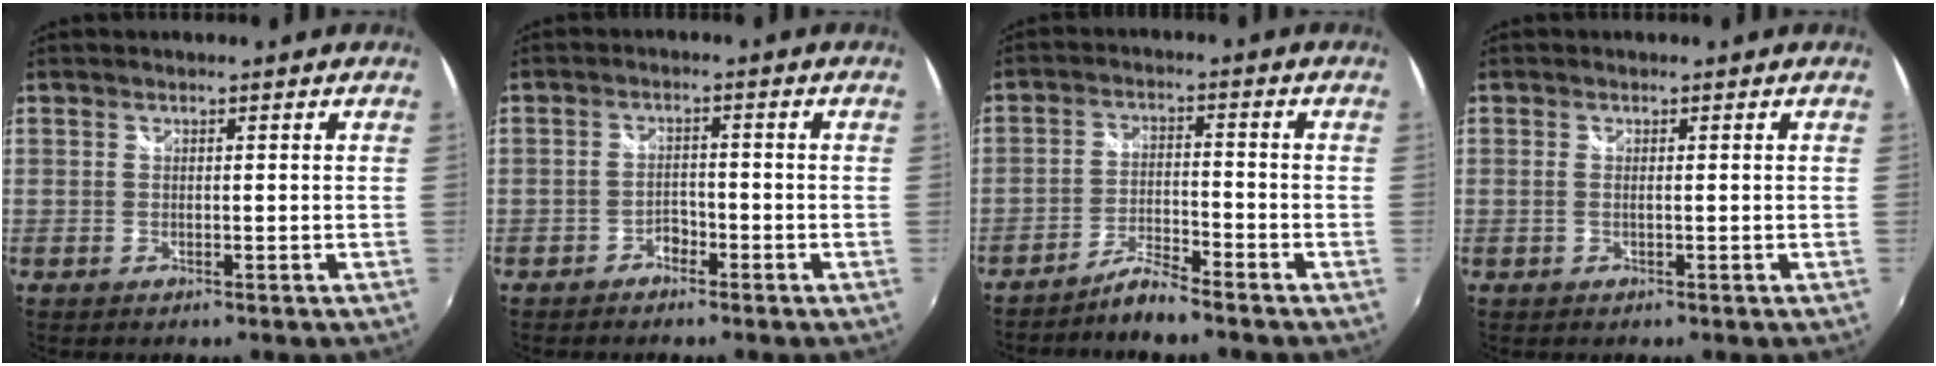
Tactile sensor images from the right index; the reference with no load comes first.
{"total": 2.4, "force": [-1.8, 1.3, 0.7], "torque": [-0.017, 0.004, -0.029]}
{"total": 4.6, "force": [-4.2, -0.1, 1.7], "torque": [-0.050, 0.007, -0.082]}
{"total": 0.9, "force": [0.0, 0.1, 0.9], "torque": [-0.020, 0.000, -0.003]}